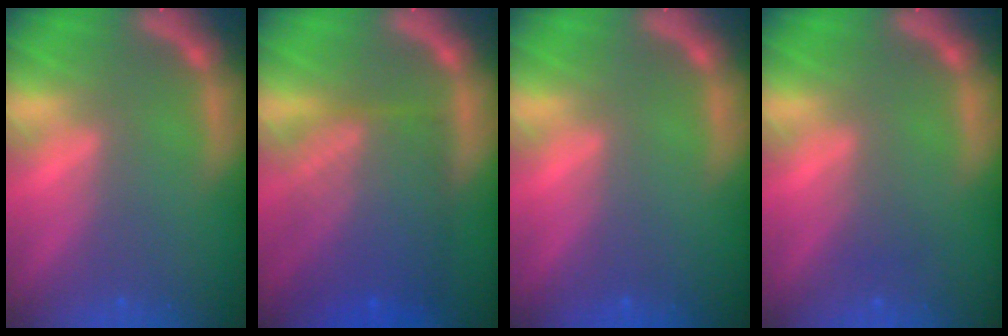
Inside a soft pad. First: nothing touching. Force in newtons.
{"total": 9.1}
{"total": 0.0}
{"total": 1.0}